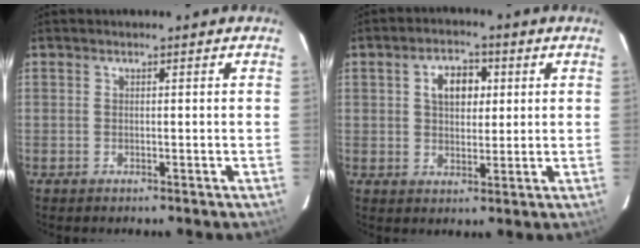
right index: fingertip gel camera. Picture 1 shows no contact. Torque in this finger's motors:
{"motor_torque": [0.17, 0.02, 0.32, 0.06]}